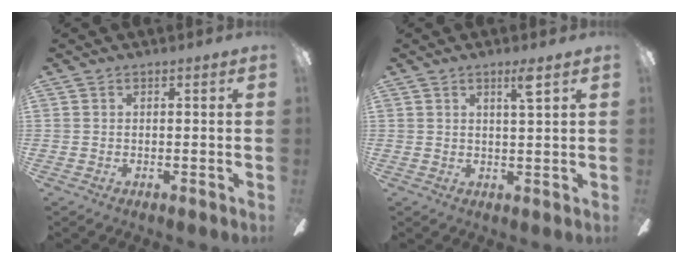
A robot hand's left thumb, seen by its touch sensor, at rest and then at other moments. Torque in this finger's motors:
{"motor_torque": [0.02, -0.05, -0.11, -0.20, 0.02]}